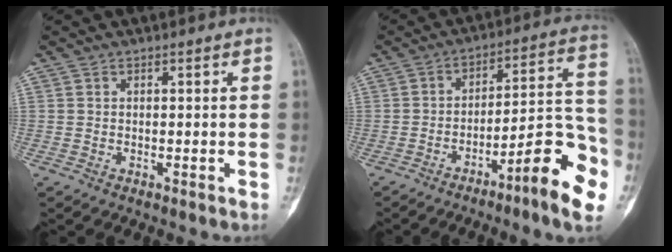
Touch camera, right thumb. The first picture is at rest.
{"total": 18.6, "force": [-8.6, 3.7, 16.1], "torque": [-0.212, 0.070, -0.124]}